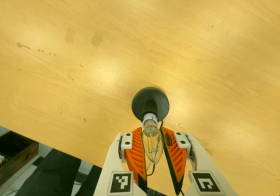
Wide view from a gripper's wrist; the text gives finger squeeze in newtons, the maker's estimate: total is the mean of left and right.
{"total": 9.9, "left": 9.0, "right": 10.8}